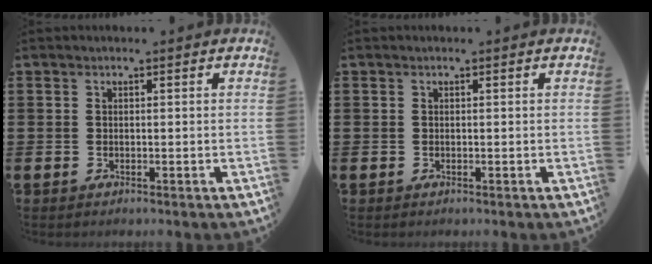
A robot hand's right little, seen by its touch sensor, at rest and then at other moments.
{"total": 0.0}